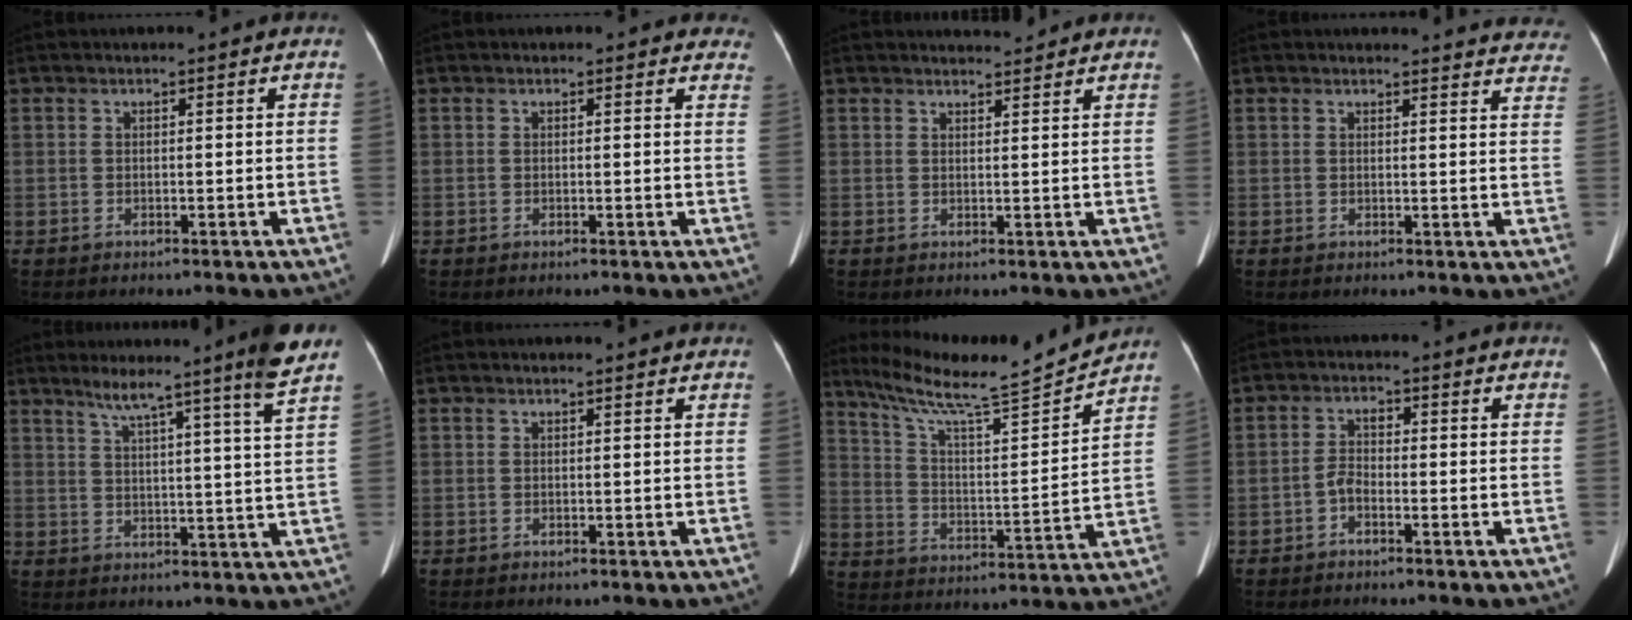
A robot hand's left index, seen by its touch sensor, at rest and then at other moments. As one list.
[{"total": 3.4, "force": [2.9, 1.8, 0.5], "torque": [0.019, -0.008, 0.004]}, {"total": 2.9, "force": [2.8, 0.4, 0.4], "torque": [-0.010, 0.006, 0.040]}, {"total": 16.6, "force": [16.0, 3.4, 2.8], "torque": [-0.001, -0.056, 0.150]}, {"total": 11.4, "force": [9.0, -2.4, 6.7], "torque": [-0.100, -0.017, 0.113]}, {"total": 1.3, "force": [1.3, 0.2, 0.3], "torque": [-0.015, 0.012, 0.013]}, {"total": 16.7, "force": [15.3, -0.9, 6.7], "torque": [-0.119, -0.014, 0.246]}, {"total": 2.4, "force": [-1.4, 1.0, 1.6], "torque": [-0.032, 0.005, -0.028]}]